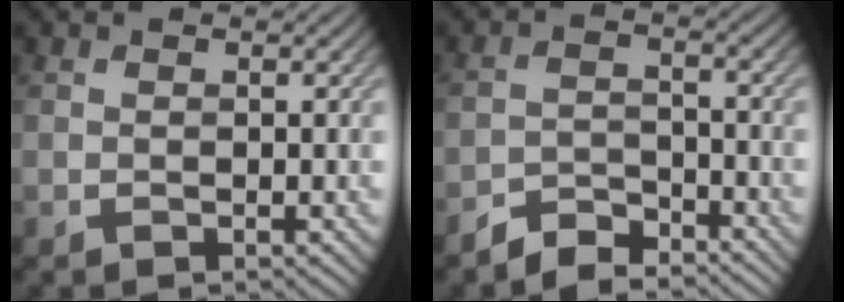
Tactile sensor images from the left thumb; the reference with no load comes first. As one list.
[{"total": 4.1, "force": [-3.8, 1.0, 1.1], "torque": [-0.019, 0.003, -0.076]}]